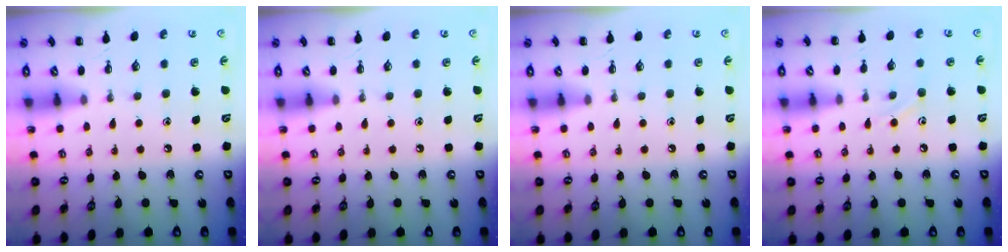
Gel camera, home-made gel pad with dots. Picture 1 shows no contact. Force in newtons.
{"total": 0.0}
{"total": 0.0}
{"total": 5.8, "press": 5.5, "slide": 1.8}